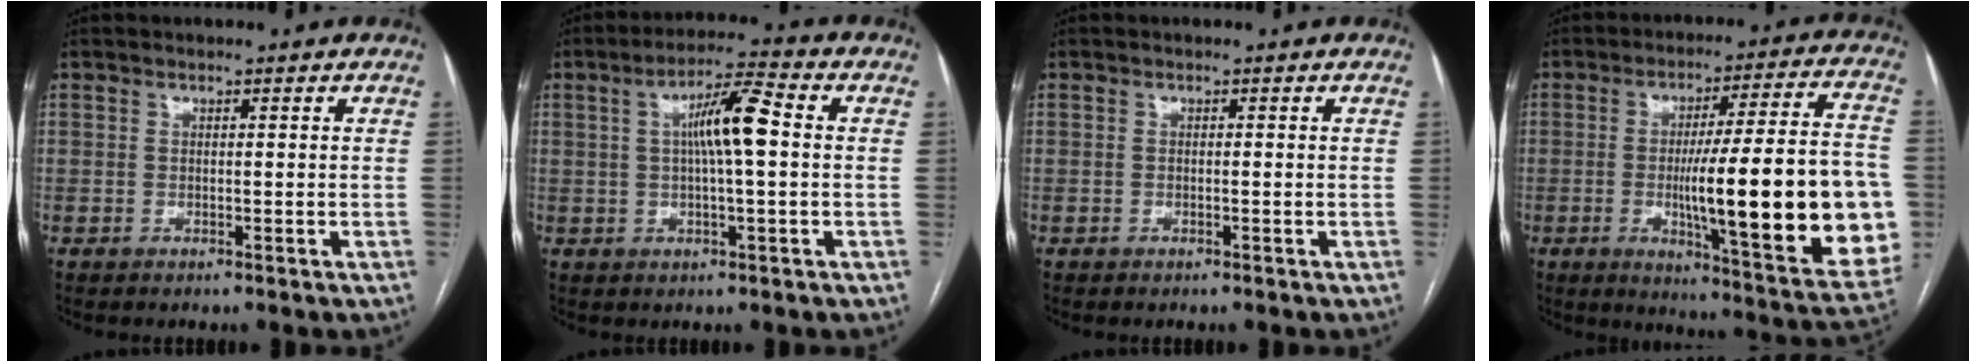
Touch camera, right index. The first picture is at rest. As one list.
[{"total": 7.9, "force": [0.9, 0.7, 7.9], "torque": [-0.142, 0.016, 0.011]}, {"total": 0.0}, {"total": 26.5, "force": [-3.7, 2.3, 26.1], "torque": [-0.291, -0.005, -0.048]}]